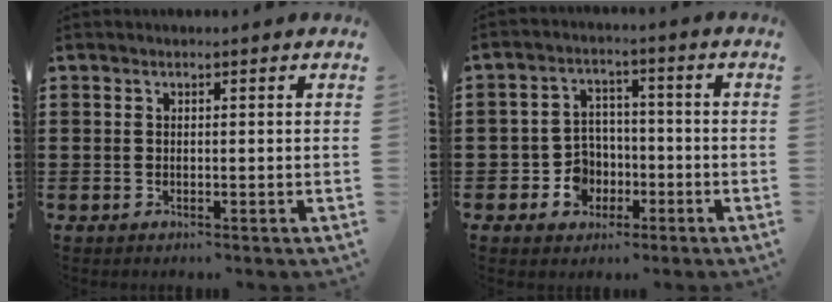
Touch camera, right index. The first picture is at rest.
{"total": 5.9, "force": [-2.0, 5.1, 2.0], "torque": [-0.054, 0.016, -0.036]}